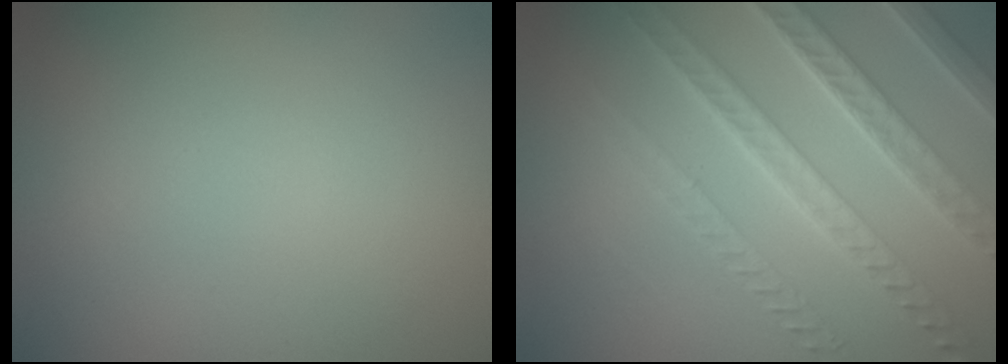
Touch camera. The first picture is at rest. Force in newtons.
{"total": 7.4, "press": 5.3, "slide": 5.2}